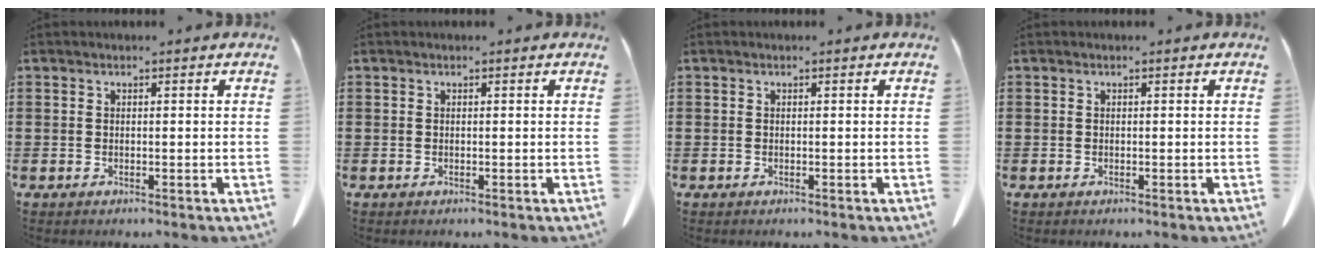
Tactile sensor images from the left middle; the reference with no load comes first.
{"total": 0.0}
{"total": 0.0}
{"total": 0.0}